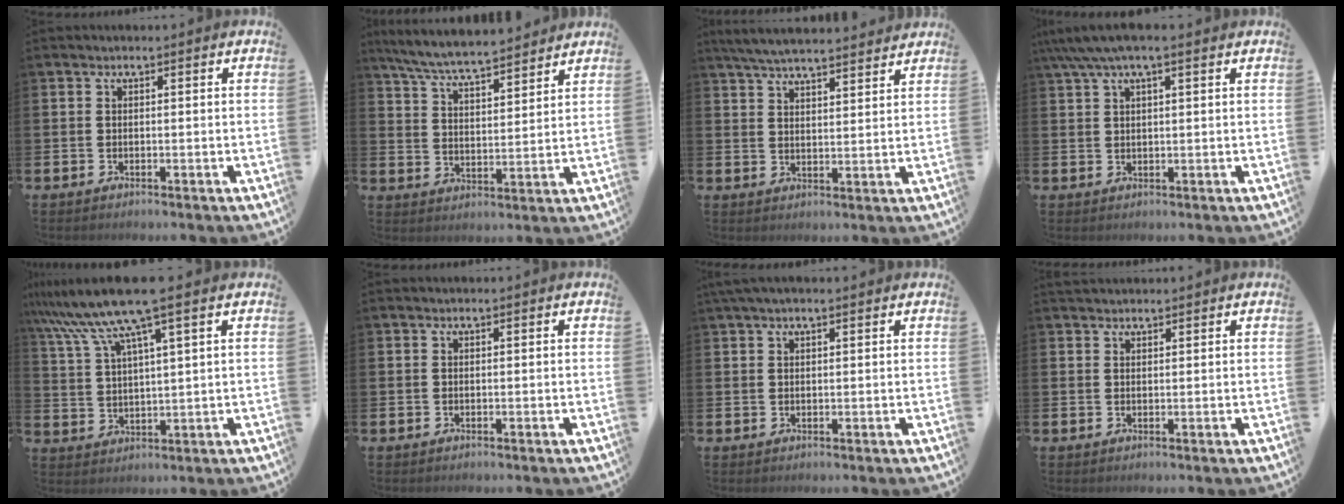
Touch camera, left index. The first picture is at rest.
{"total": 6.9, "force": [6.6, 0.4, 1.9], "torque": [-0.063, -0.041, 0.117]}
{"total": 5.7, "force": [5.5, 0.3, 1.2], "torque": [-0.043, -0.026, 0.101]}
{"total": 4.0, "force": [2.7, 0.8, 2.8], "torque": [-0.060, 0.000, 0.049]}
{"total": 10.3, "force": [7.6, 0.8, 6.9], "torque": [-0.157, -0.026, 0.132]}
{"total": 0.0}
{"total": 1.6, "force": [1.2, 0.2, 1.0], "torque": [-0.013, 0.001, 0.019]}
{"total": 1.4, "force": [1.3, 0.4, 0.1], "torque": [0.008, -0.002, 0.023]}